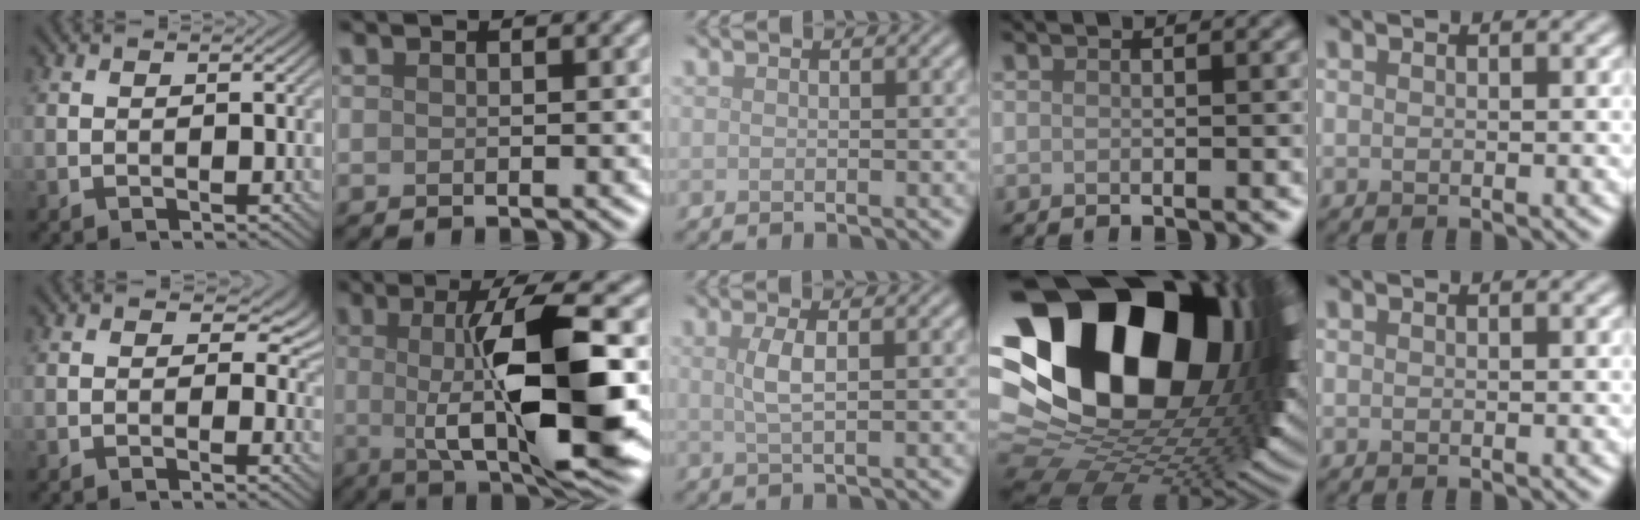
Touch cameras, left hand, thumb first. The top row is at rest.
{"thumb": {"total": 4.6, "force": [1.4, 3.1, 3.1], "torque": [-0.041, 0.001, 0.007]}, "index": {"total": 12.4, "force": [0.0, 3.1, 12.0], "torque": [-0.181, -0.010, 0.003]}, "middle": {"total": 2.1, "force": [0.6, 0.6, 2.0], "torque": [-0.040, 0.002, 0.011]}, "ring": {"total": 23.0, "force": [6.1, 15.3, 16.0], "torque": [-0.308, -0.023, 0.136]}}